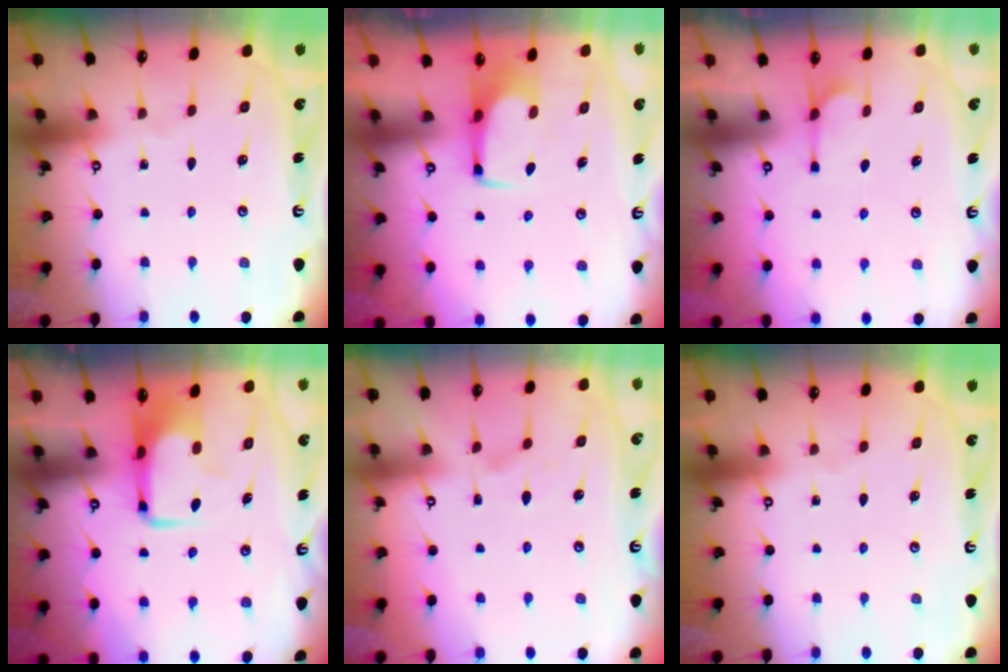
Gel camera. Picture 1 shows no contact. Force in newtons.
{"total": 0.6, "press": 0.5, "slide": 0.3}
{"total": 2.5, "press": 2.1, "slide": 1.2}
{"total": 7.0, "press": 6.8, "slide": 1.6}
{"total": 2.0, "press": 1.6, "slide": 1.2}
{"total": 0.0}